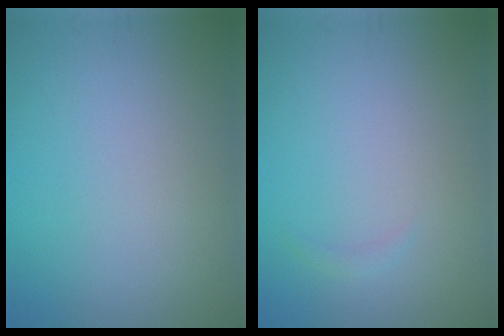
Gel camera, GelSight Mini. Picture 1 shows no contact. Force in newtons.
{"total": 0.5, "press": 0.5, "slide": 0.0}